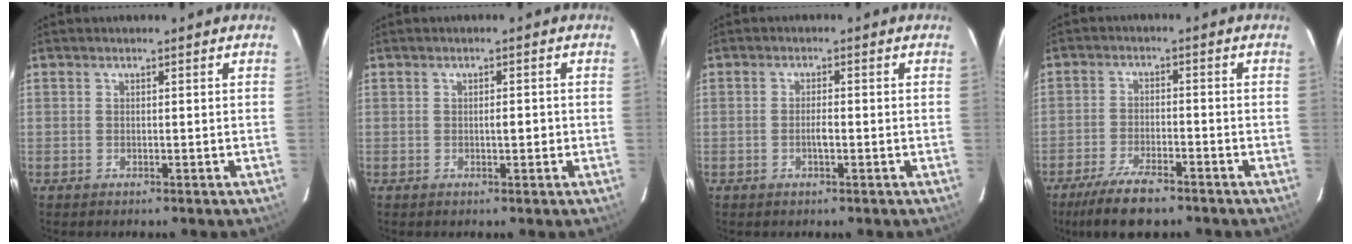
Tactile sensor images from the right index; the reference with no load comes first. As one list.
[{"total": 1.5, "force": [-0.2, 0.5, 1.4], "torque": [-0.022, 0.002, -0.003]}, {"total": 2.2, "force": [-0.6, 0.4, 2.1], "torque": [-0.041, 0.001, -0.010]}, {"total": 8.2, "force": [-6.3, 2.1, 4.8], "torque": [-0.091, -0.016, -0.112]}]